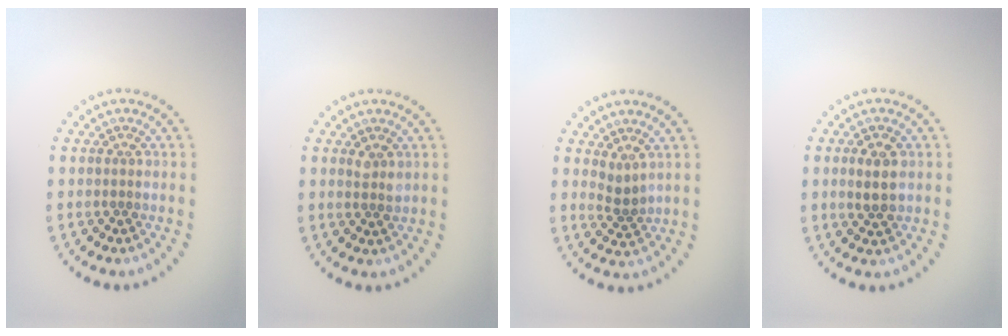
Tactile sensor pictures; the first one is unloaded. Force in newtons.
{"total": 1.1, "press": 1.0, "slide": 0.4}
{"total": 1.7, "press": 1.1, "slide": 1.2}
{"total": 2.6, "press": 2.6, "slide": 0.6}